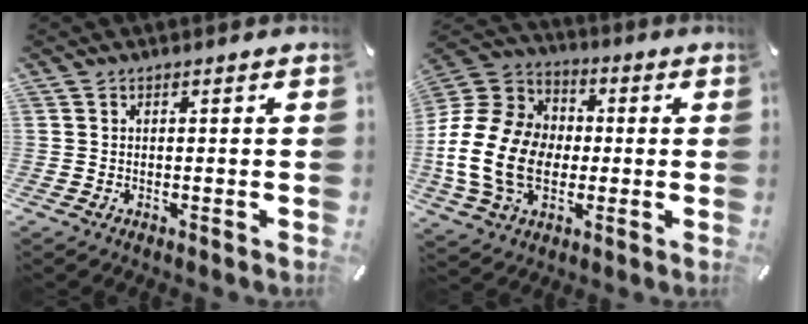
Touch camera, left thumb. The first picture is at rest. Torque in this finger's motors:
{"motor_torque": [0.85, 1.69, 2.67, 0.11, 0.89]}